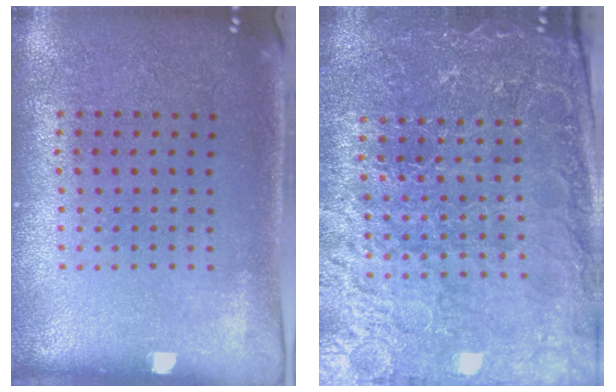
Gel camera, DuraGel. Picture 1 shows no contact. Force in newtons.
{"total": 4.6, "press": 4.4, "slide": 1.3}